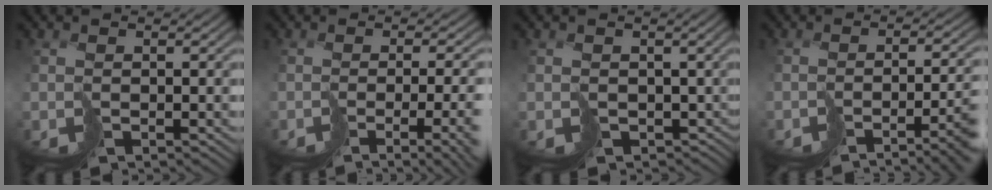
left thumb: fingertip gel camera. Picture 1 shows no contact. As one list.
[{"total": 8.7, "force": [-3.0, 2.9, 7.7], "torque": [-0.085, -0.035, -0.010]}, {"total": 5.2, "force": [-0.4, 4.6, 2.5], "torque": [-0.046, -0.026, 0.002]}, {"total": 7.4, "force": [-4.6, 1.0, 5.8], "torque": [-0.055, -0.009, -0.062]}]